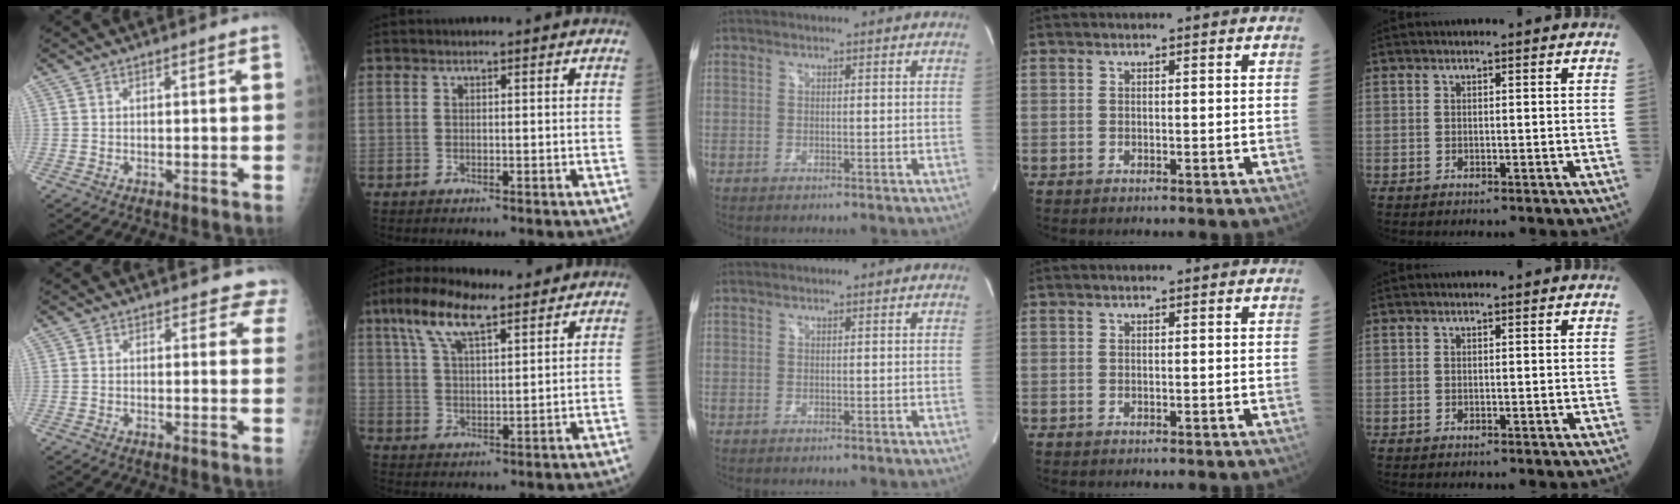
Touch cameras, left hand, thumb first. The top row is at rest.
{"thumb": {"total": 4.5, "force": [4.0, 2.1, -0.1], "torque": [0.044, -0.018, 0.016]}, "index": {"total": 10.3, "force": [6.9, 3.1, 7.1], "torque": [-0.142, 0.029, 0.128]}}